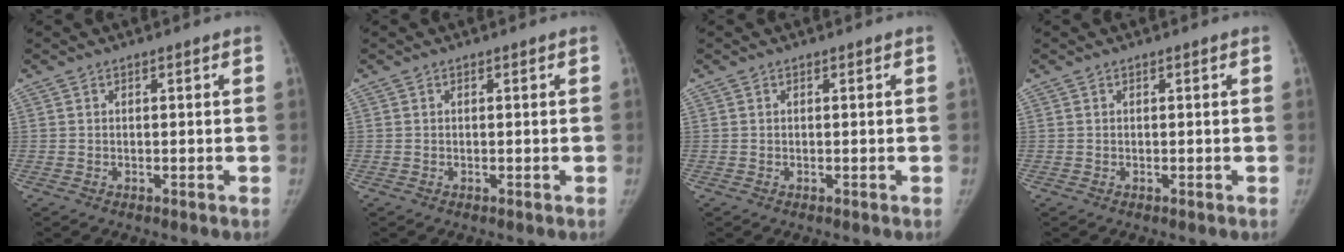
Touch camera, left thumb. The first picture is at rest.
{"total": 0.0}
{"total": 0.0}
{"total": 0.0}